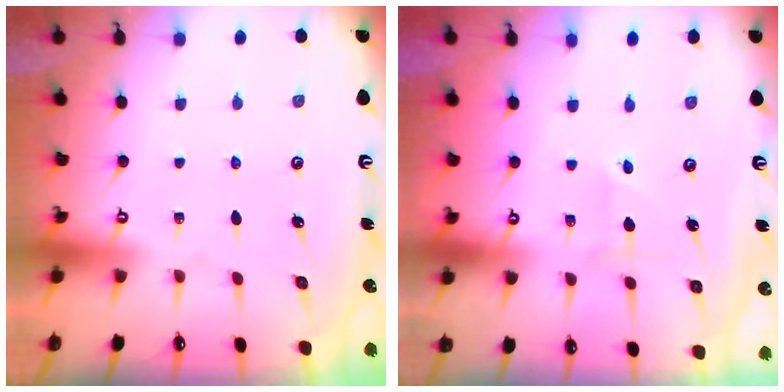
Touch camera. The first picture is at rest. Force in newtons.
{"total": 1.8, "press": 1.8, "slide": 0.1}